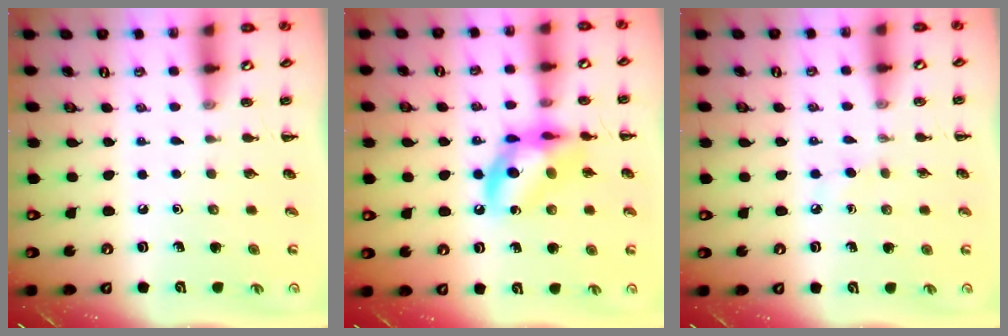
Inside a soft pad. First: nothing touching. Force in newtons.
{"total": 13.4, "press": 13.2, "slide": 2.4}
{"total": 2.4, "press": 2.2, "slide": 1.0}